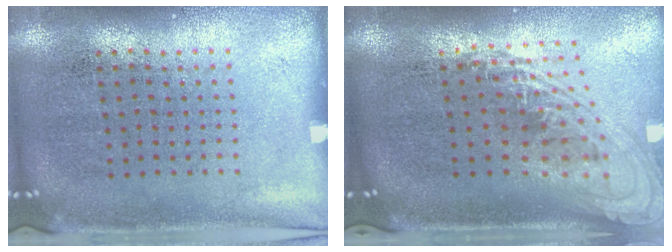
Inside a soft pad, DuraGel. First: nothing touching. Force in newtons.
{"total": 2.3, "press": 1.7, "slide": 1.5}